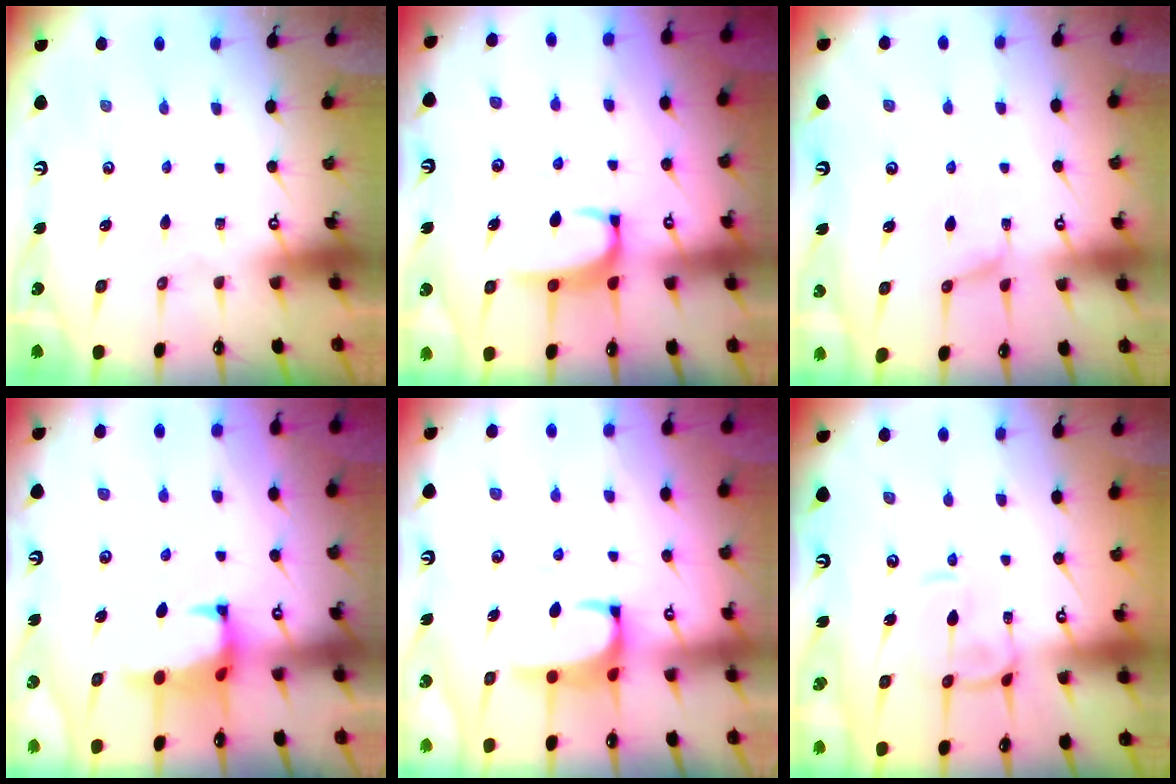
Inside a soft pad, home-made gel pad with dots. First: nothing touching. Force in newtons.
{"total": 2.3, "press": 2.2, "slide": 0.6}
{"total": 1.2, "press": 0.9, "slide": 0.8}
{"total": 0.7, "press": 0.0, "slide": 0.7}
{"total": 1.2, "press": 1.1, "slide": 0.5}
{"total": 2.8, "press": 2.7, "slide": 0.7}